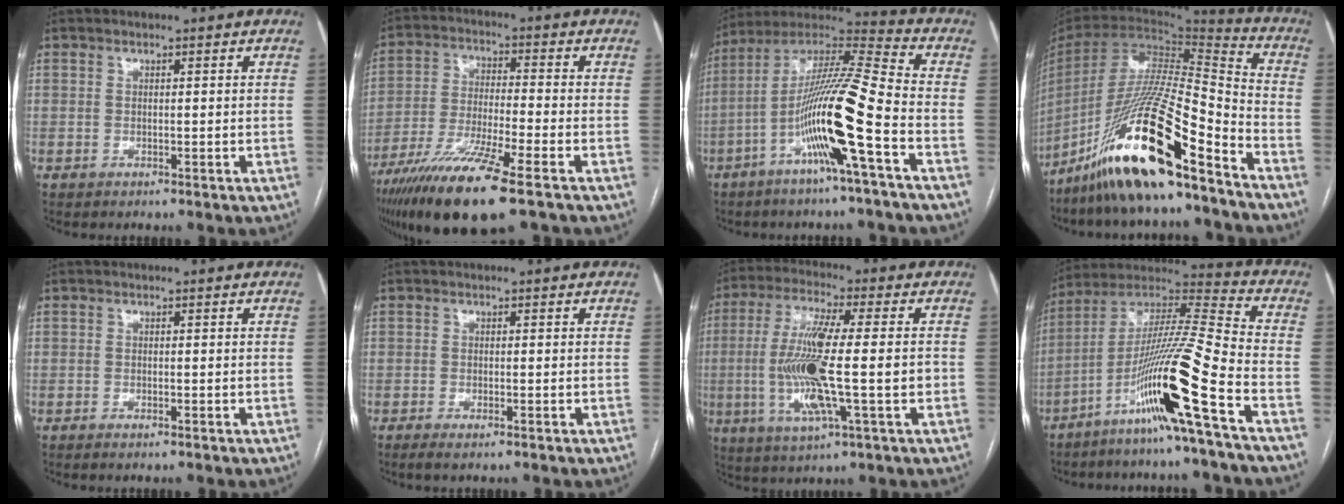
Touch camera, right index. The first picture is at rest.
{"total": 14.1, "force": [-9.0, 0.3, 10.8], "torque": [-0.218, -0.039, -0.166]}
{"total": 16.5, "force": [-5.9, -0.4, 15.5], "torque": [-0.294, 0.005, -0.115]}
{"total": 23.5, "force": [-15.9, 1.7, 17.2], "torque": [-0.333, -0.033, -0.292]}
{"total": 0.7, "force": [-0.5, -0.2, 0.4], "torque": [-0.009, -0.001, -0.010]}
{"total": 1.5, "force": [-1.0, -0.1, 1.0], "torque": [-0.018, -0.003, -0.020]}
{"total": 14.1, "force": [-1.7, 1.3, 14.0], "torque": [-0.276, -0.008, -0.033]}
{"total": 18.0, "force": [-8.6, -1.8, 15.7], "torque": [-0.304, -0.013, -0.163]}